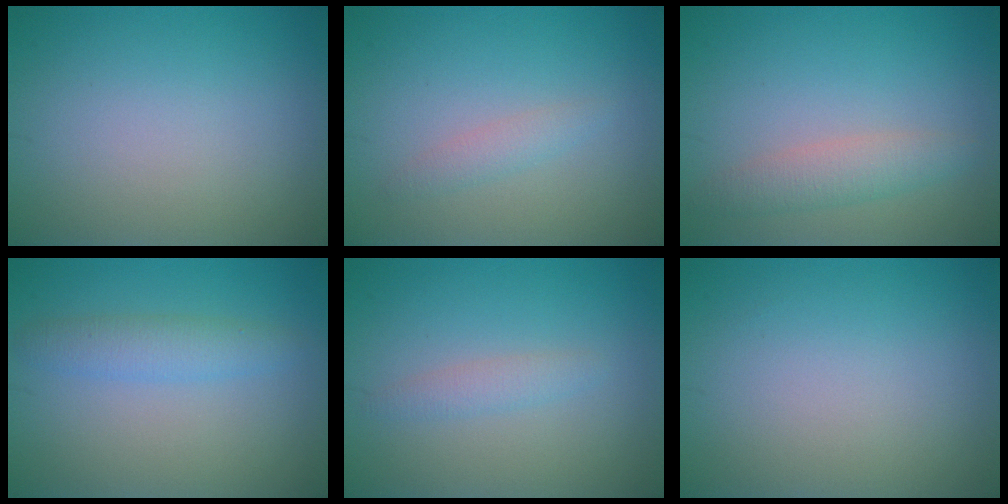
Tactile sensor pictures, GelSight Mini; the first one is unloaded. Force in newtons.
{"total": 1.3, "press": 1.3, "slide": 0.0}
{"total": 2.5, "press": 2.5, "slide": 0.1}
{"total": 2.5, "press": 2.5, "slide": 0.1}
{"total": 1.4, "press": 1.4, "slide": 0.1}
{"total": 0.0}